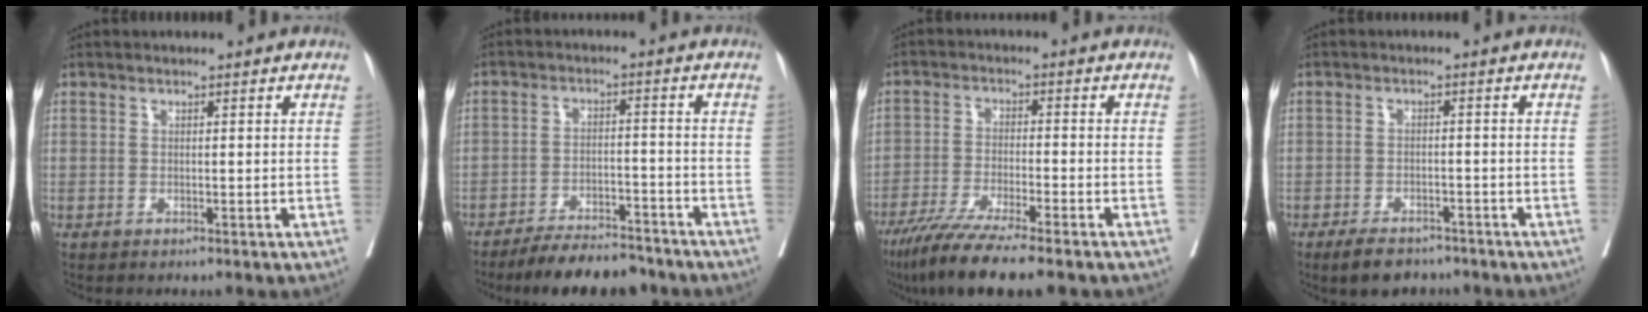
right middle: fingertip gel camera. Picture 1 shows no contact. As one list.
[{"total": 10.0, "force": [-8.9, 2.4, 3.7], "torque": [-0.053, 0.000, -0.140]}, {"total": 10.5, "force": [-8.1, 0.1, 6.7], "torque": [-0.108, -0.029, -0.134]}, {"total": 5.2, "force": [-4.2, 2.2, 2.2], "torque": [-0.042, -0.005, -0.065]}]